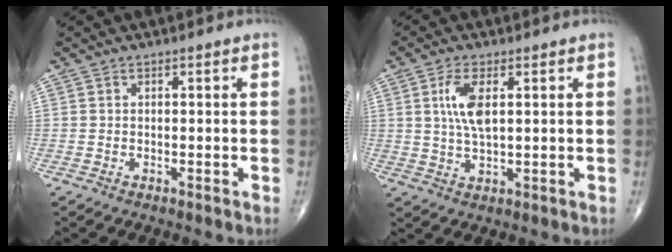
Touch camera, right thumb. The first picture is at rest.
{"total": 6.4, "force": [1.6, 2.5, 5.6], "torque": [-0.115, -0.006, 0.033]}